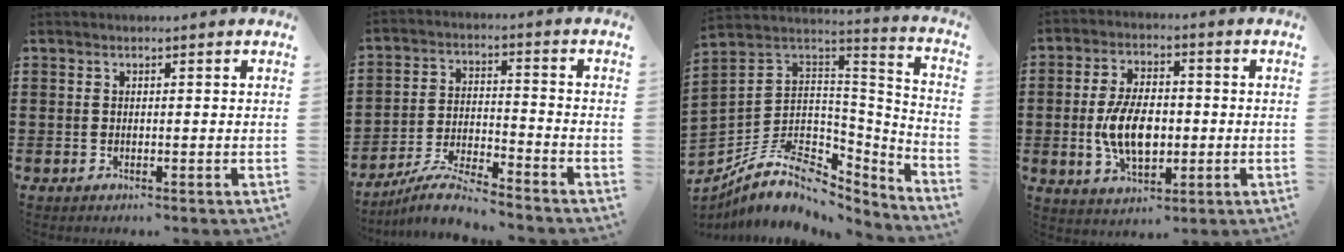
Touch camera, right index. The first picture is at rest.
{"total": 6.8, "force": [-6.4, 0.2, 2.3], "torque": [-0.059, -0.003, -0.128]}
{"total": 10.6, "force": [-5.9, 6.5, 6.1], "torque": [-0.136, 0.006, -0.105]}
{"total": 9.0, "force": [-1.2, 5.0, 7.4], "torque": [-0.151, 0.000, -0.025]}